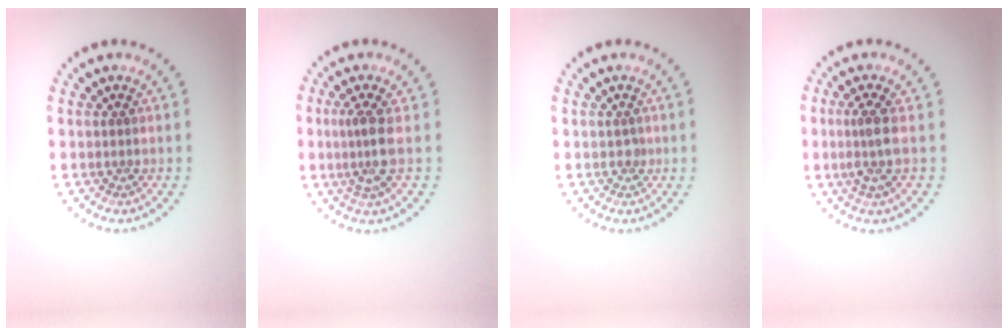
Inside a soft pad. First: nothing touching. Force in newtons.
{"total": 2.5, "press": 1.9, "slide": 1.6}
{"total": 0.6, "press": 0.5, "slide": 0.3}
{"total": 2.3, "press": 1.8, "slide": 1.4}